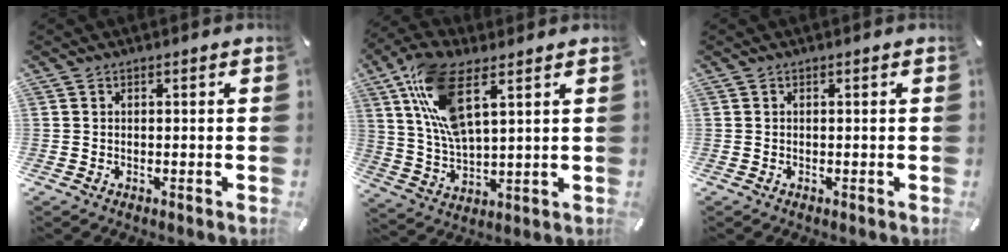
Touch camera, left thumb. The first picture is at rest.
{"total": 14.2, "force": [7.1, 5.6, 10.9], "torque": [-0.247, -0.020, 0.127]}
{"total": 0.0}